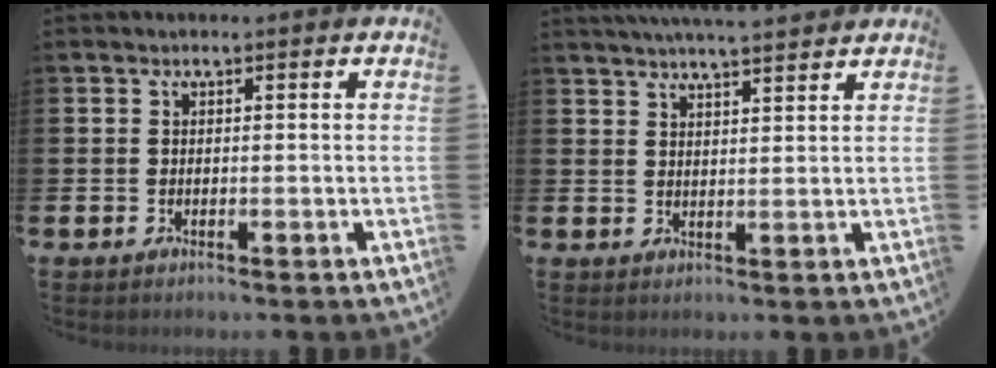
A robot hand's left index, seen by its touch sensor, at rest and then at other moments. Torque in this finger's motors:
{"motor_torque": [0.99, -1.15, 0.21, 0.21]}